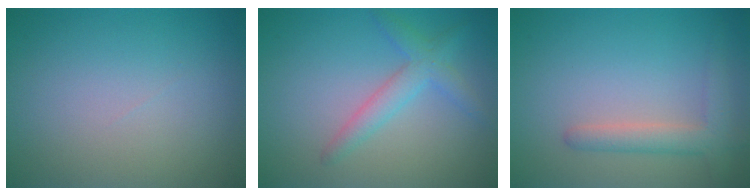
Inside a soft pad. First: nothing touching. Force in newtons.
{"total": 2.7, "press": 2.7, "slide": 0.1}
{"total": 2.9, "press": 2.9, "slide": 0.2}